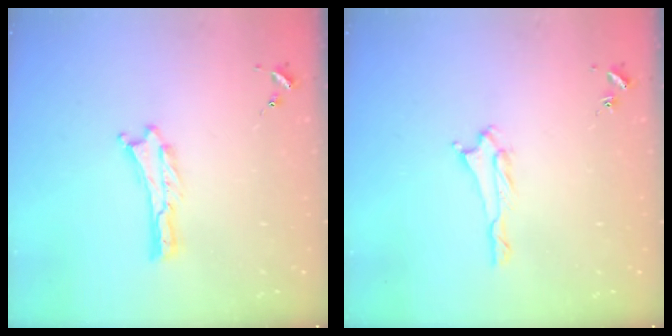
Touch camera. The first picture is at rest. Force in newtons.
{"total": 1.7, "press": 1.7, "slide": 0.3}